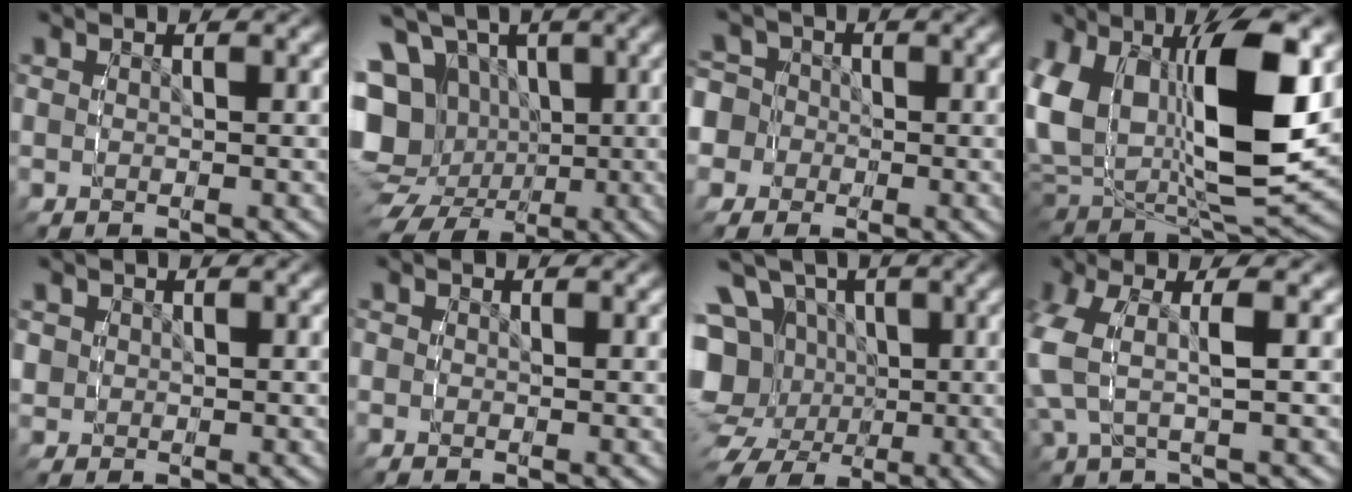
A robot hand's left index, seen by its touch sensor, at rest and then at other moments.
{"total": 17.4, "force": [-3.5, 15.5, 7.2], "torque": [-0.175, -0.072, -0.047]}
{"total": 9.1, "force": [-1.5, 8.5, 2.7], "torque": [-0.082, -0.034, -0.033]}
{"total": 16.7, "force": [0.5, 11.3, 12.3], "torque": [-0.273, -0.026, 0.012]}
{"total": 1.6, "force": [-0.1, 1.6, 0.0], "torque": [-0.005, -0.004, 0.002]}
{"total": 0.7, "force": [-0.6, 0.2, -0.4], "torque": [0.001, -0.004, -0.011]}
{"total": 14.1, "force": [-2.0, 12.6, 6.0], "torque": [-0.139, -0.057, -0.030]}
{"total": 6.3, "force": [-0.2, 4.1, 4.8], "torque": [-0.123, -0.001, -0.008]}